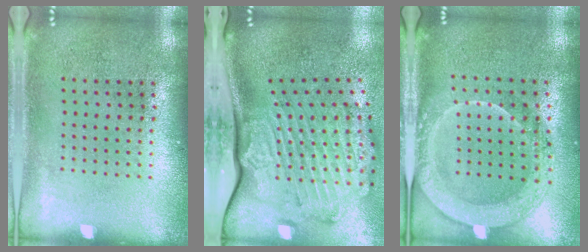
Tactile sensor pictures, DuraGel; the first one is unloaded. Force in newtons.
{"total": 3.5, "press": 2.5, "slide": 2.5}
{"total": 2.0, "press": 1.9, "slide": 0.6}